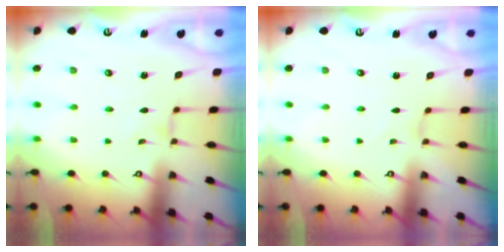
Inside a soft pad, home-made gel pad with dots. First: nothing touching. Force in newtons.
{"total": 0.0}